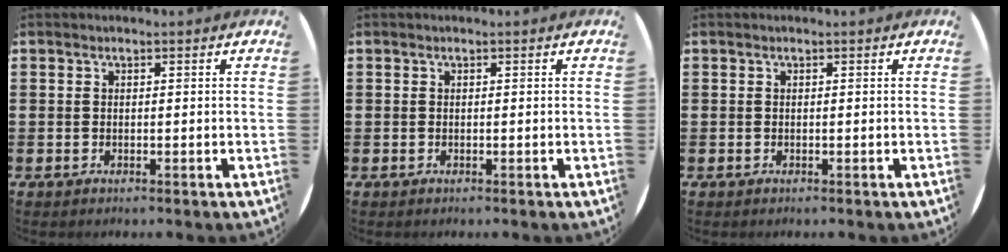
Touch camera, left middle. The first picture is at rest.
{"total": 0.0}
{"total": 0.0}